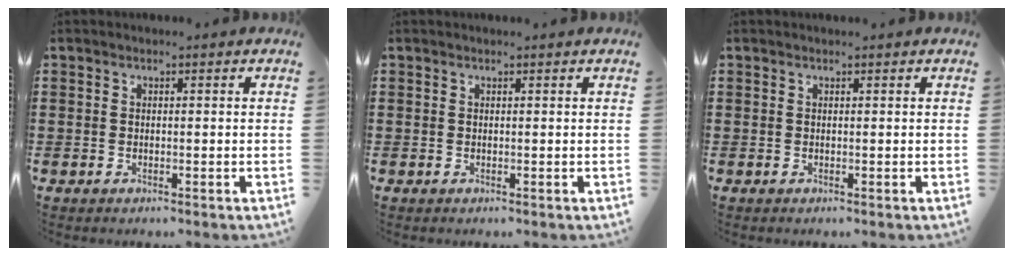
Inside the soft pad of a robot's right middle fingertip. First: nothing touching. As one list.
[{"total": 0.0}, {"total": 0.0}]